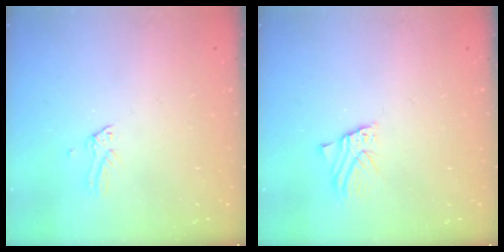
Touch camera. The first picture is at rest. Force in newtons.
{"total": 1.5, "press": 1.5, "slide": 0.1}